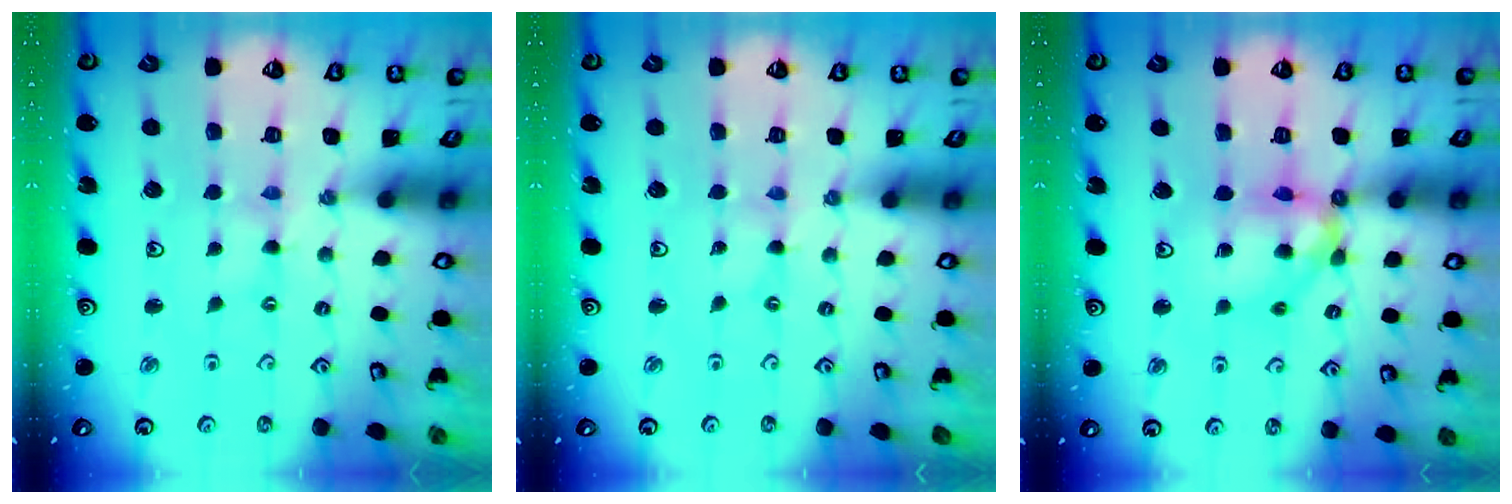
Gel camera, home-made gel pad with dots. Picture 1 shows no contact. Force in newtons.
{"total": 0.0}
{"total": 11.7, "press": 11.6, "slide": 1.1}